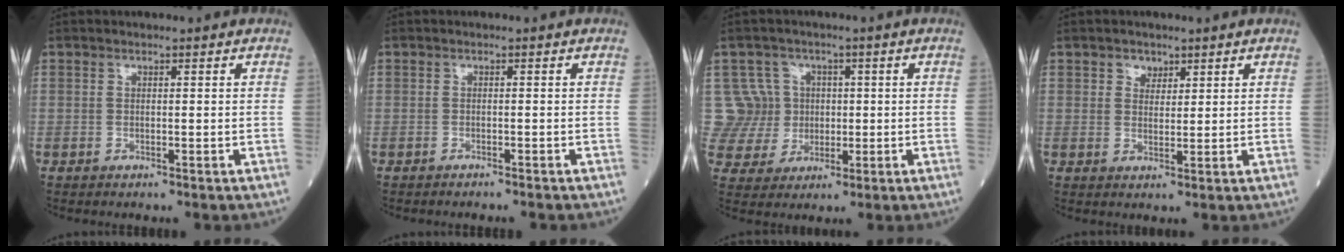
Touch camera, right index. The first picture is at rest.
{"total": 2.0, "force": [-1.9, 0.1, 0.6], "torque": [-0.012, 0.000, -0.023]}
{"total": 7.6, "force": [1.4, 7.4, -0.1], "torque": [0.009, 0.027, 0.032]}
{"total": 2.2, "force": [1.4, 1.5, 0.6], "torque": [-0.007, 0.000, 0.021]}